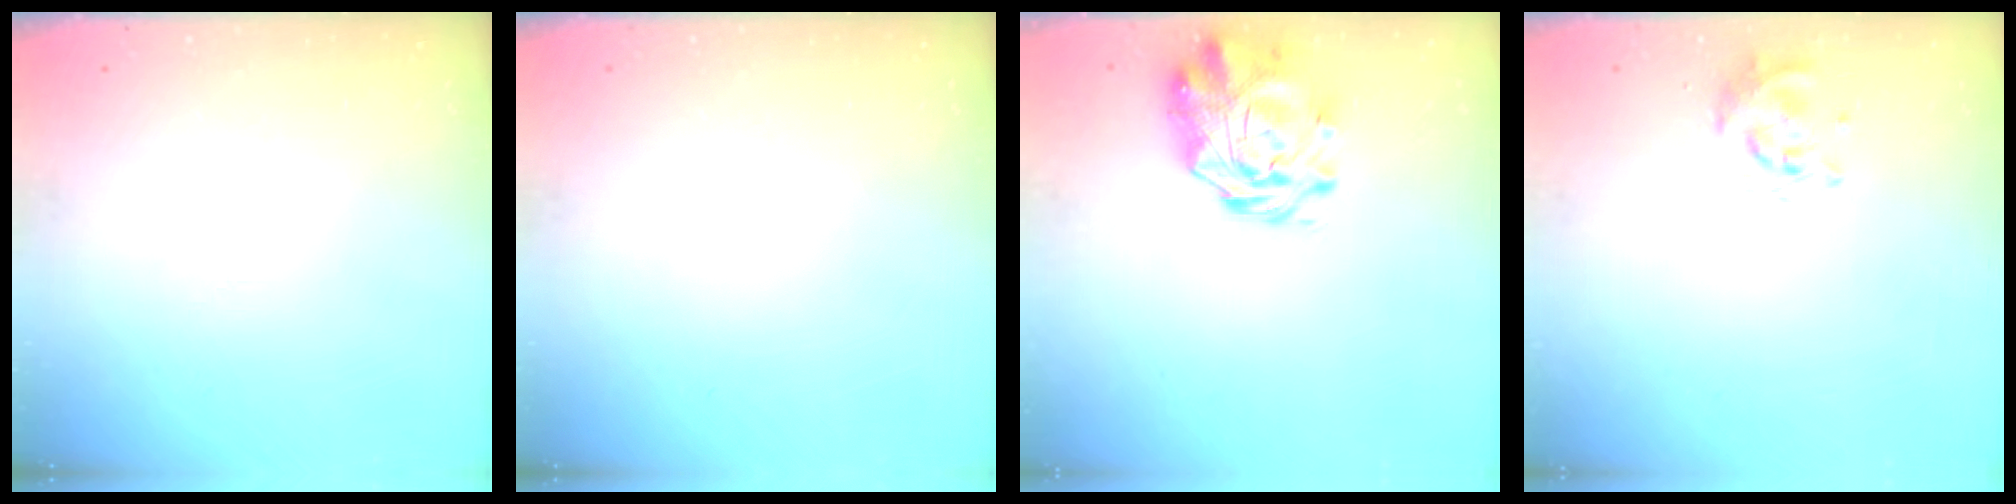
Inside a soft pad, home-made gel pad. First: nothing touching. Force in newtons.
{"total": 0.0}
{"total": 2.9, "press": 2.6, "slide": 1.4}
{"total": 0.0}